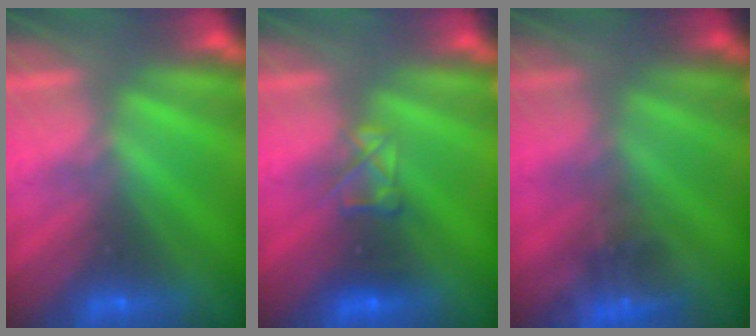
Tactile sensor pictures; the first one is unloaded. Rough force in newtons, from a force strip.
{"total": 2.9}
{"total": 4.4}